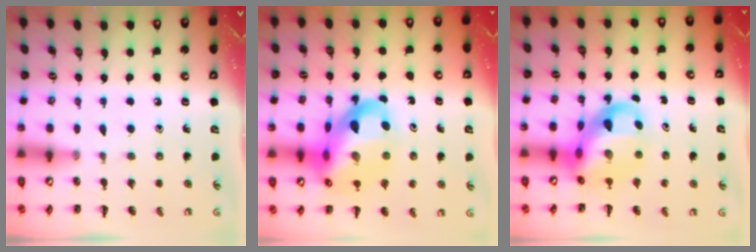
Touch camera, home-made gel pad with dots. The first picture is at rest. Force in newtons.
{"total": 20.2, "press": 19.7, "slide": 4.4}
{"total": 11.4, "press": 11.0, "slide": 3.0}